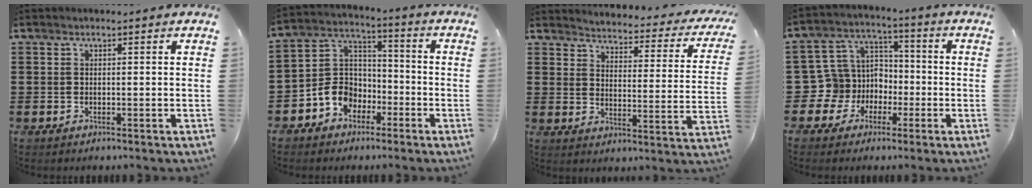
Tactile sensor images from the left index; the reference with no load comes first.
{"total": 7.4, "force": [-3.7, 6.1, 1.9], "torque": [-0.071, 0.014, -0.079]}
{"total": 2.9, "force": [2.9, -0.1, 0.4], "torque": [-0.023, -0.037, 0.040]}
{"total": 9.0, "force": [-2.1, 8.5, 1.9], "torque": [-0.096, 0.004, -0.040]}